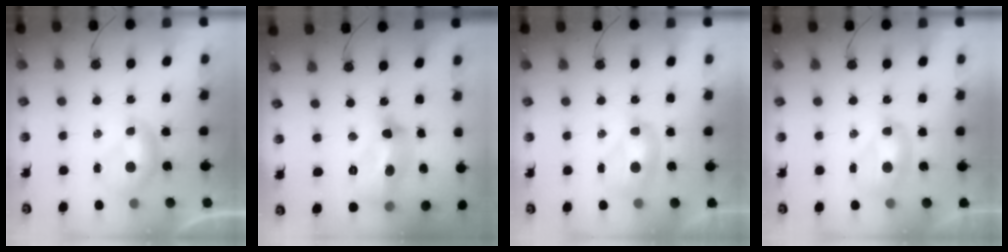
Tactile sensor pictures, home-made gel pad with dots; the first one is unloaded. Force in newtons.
{"total": 13.0, "press": 13.0, "slide": 0.6}
{"total": 2.5, "press": 2.5, "slide": 0.1}
{"total": 2.7, "press": 2.7, "slide": 0.1}